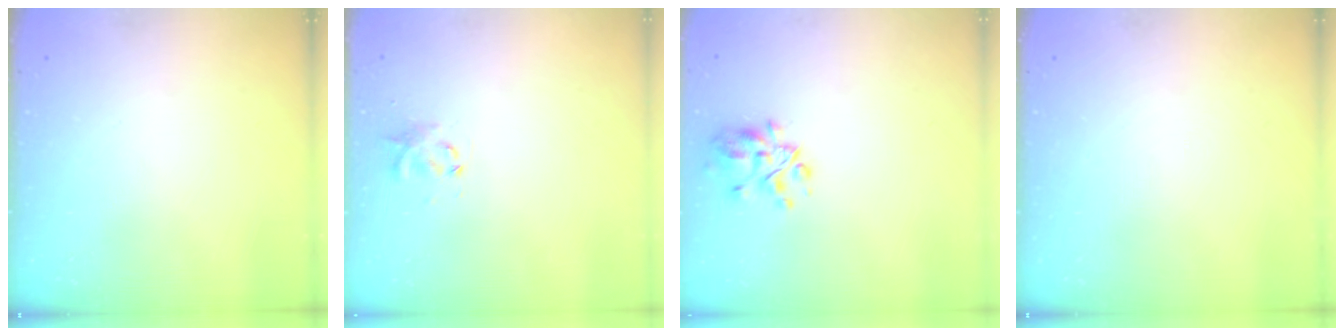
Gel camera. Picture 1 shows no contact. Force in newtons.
{"total": 2.9, "press": 2.8, "slide": 1.0}
{"total": 7.4, "press": 6.9, "slide": 2.6}
{"total": 0.0}